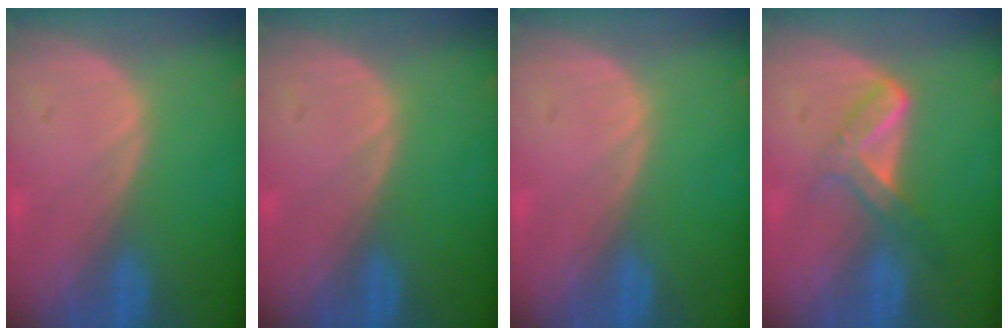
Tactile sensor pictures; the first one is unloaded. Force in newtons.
{"total": 0.0}
{"total": 0.0}
{"total": 5.5, "press": 4.7, "slide": 2.8}